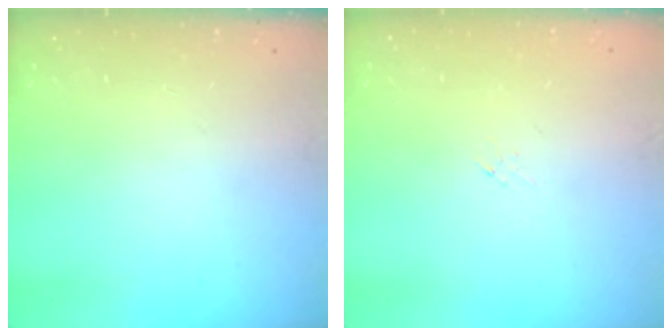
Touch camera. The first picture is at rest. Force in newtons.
{"total": 0.0}